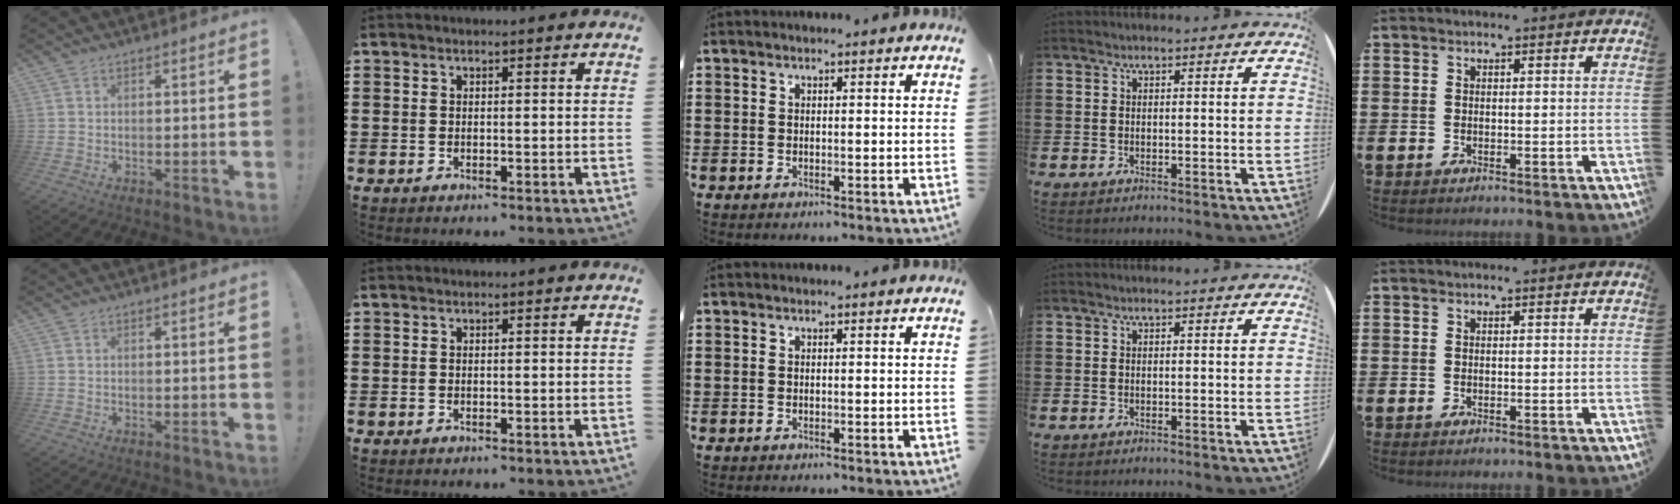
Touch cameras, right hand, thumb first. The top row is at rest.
{}